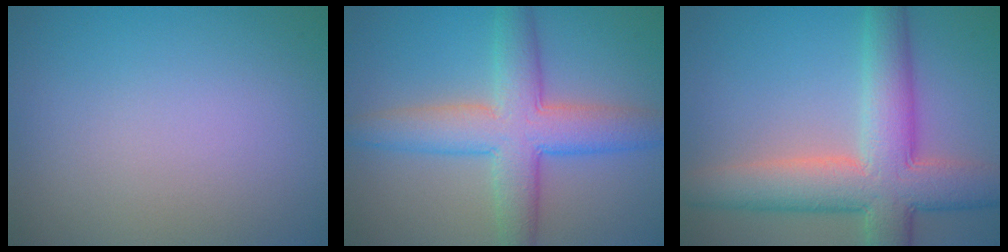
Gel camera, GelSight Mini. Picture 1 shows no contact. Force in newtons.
{"total": 7.3, "press": 7.3, "slide": 0.2}
{"total": 9.0, "press": 9.0, "slide": 0.4}